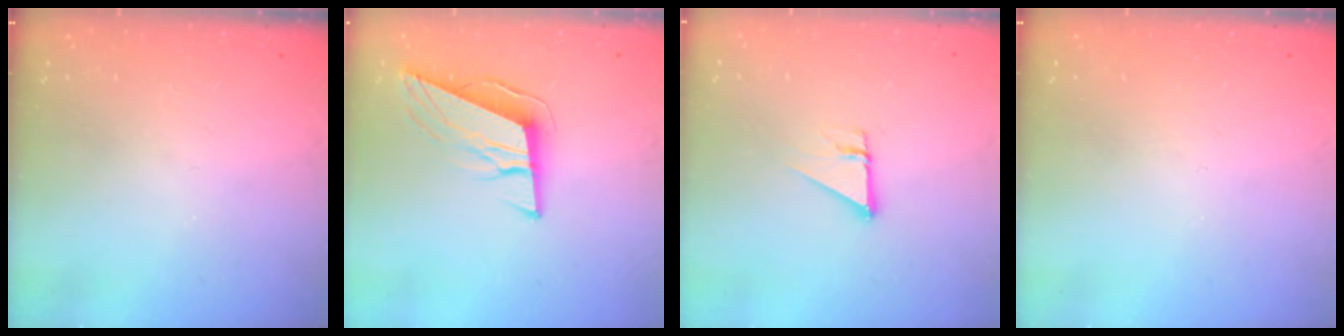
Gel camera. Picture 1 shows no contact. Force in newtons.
{"total": 10.8, "press": 10.3, "slide": 3.1}
{"total": 2.7, "press": 2.7, "slide": 0.2}
{"total": 0.0}